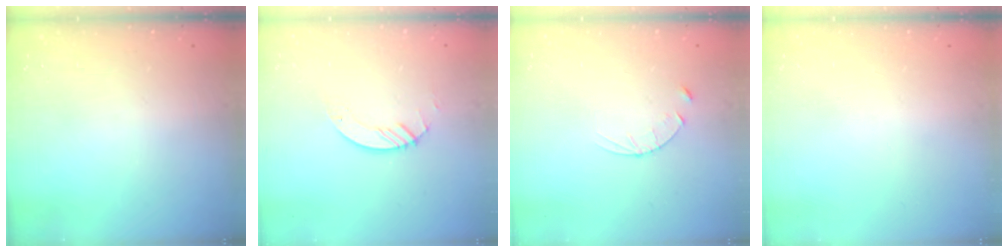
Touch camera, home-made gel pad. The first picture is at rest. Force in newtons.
{"total": 3.0, "press": 3.0, "slide": 0.2}
{"total": 3.9, "press": 3.9, "slide": 0.4}
{"total": 0.0}